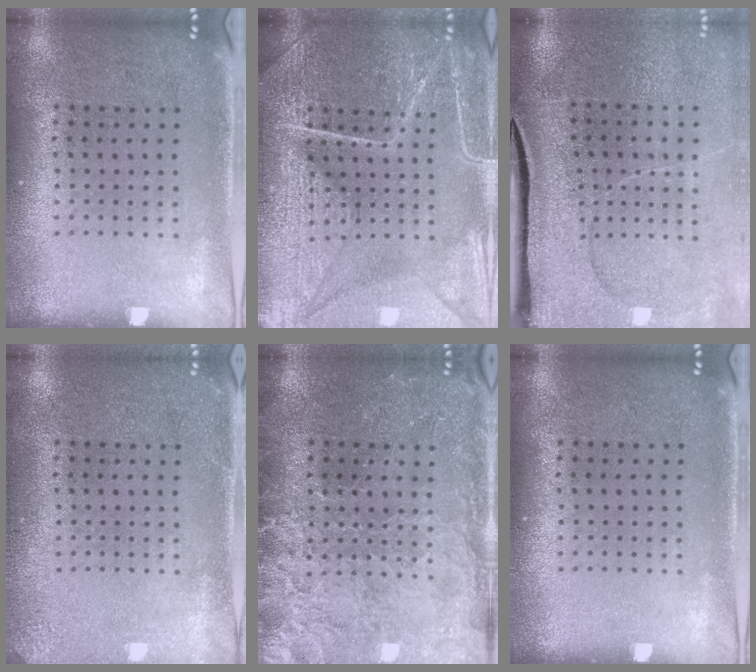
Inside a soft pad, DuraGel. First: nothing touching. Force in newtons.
{"total": 7.0, "press": 7.0, "slide": 0.8}
{"total": 4.1, "press": 3.4, "slide": 2.4}
{"total": 2.0, "press": 2.0, "slide": 0.3}
{"total": 3.3, "press": 3.2, "slide": 1.0}
{"total": 0.0}